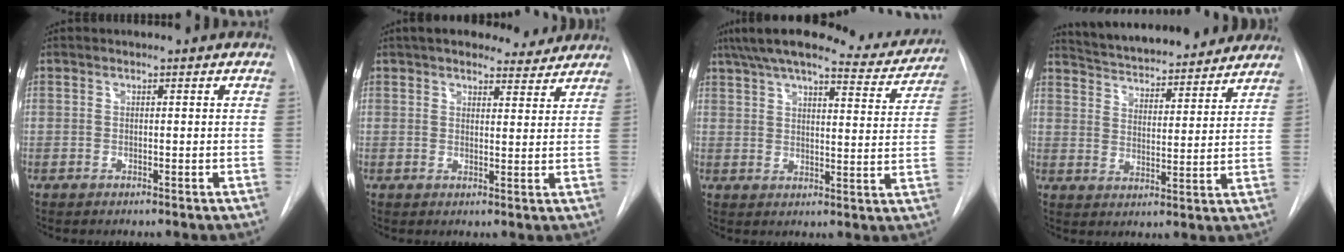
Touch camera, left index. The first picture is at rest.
{"total": 9.8, "force": [8.7, 3.1, 3.3], "torque": [-0.030, 0.011, 0.107]}
{"total": 18.5, "force": [16.7, 3.1, 7.4], "torque": [-0.110, -0.001, 0.215]}
{"total": 20.5, "force": [18.8, 4.2, 7.0], "torque": [-0.111, 0.012, 0.258]}